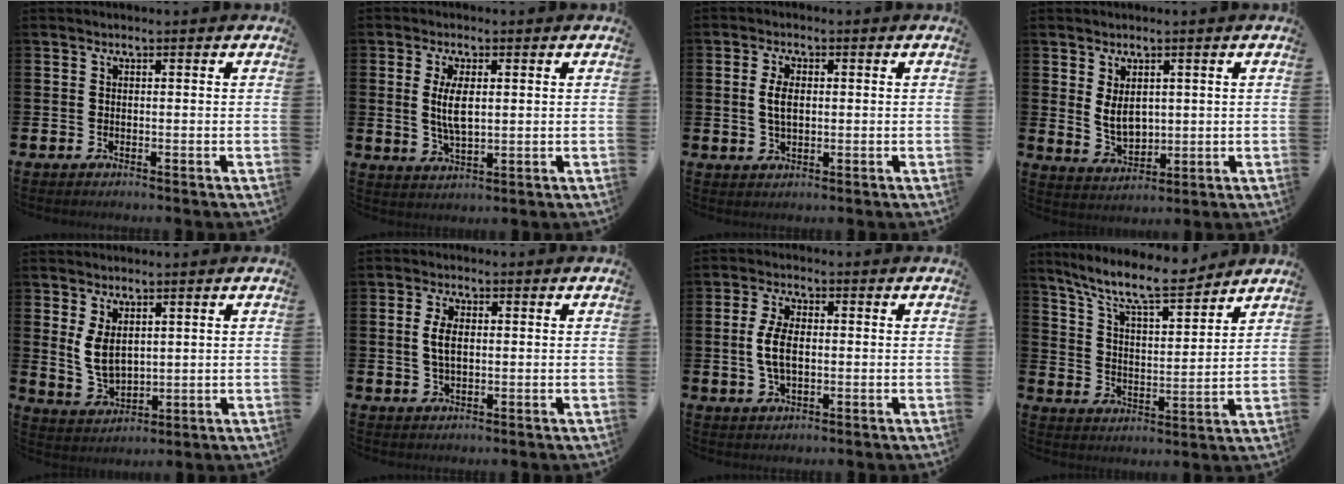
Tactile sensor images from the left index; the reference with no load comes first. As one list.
[{"total": 5.0, "force": [1.2, 2.0, 4.4], "torque": [-0.067, -0.005, 0.015]}, {"total": 3.4, "force": [0.6, 1.8, 2.8], "torque": [-0.042, 0.001, 0.005]}, {"total": 4.2, "force": [1.7, 2.4, 3.0], "torque": [-0.038, -0.006, 0.025]}, {"total": 4.7, "force": [2.1, 2.5, 3.3], "torque": [-0.054, -0.006, 0.036]}, {"total": 3.5, "force": [0.6, 1.9, 2.9], "torque": [-0.044, 0.002, 0.006]}, {"total": 5.3, "force": [0.3, 2.7, 4.6], "torque": [-0.096, 0.002, -0.001]}, {"total": 10.1, "force": [8.9, 1.8, 4.4], "torque": [-0.106, -0.052, 0.155]}]